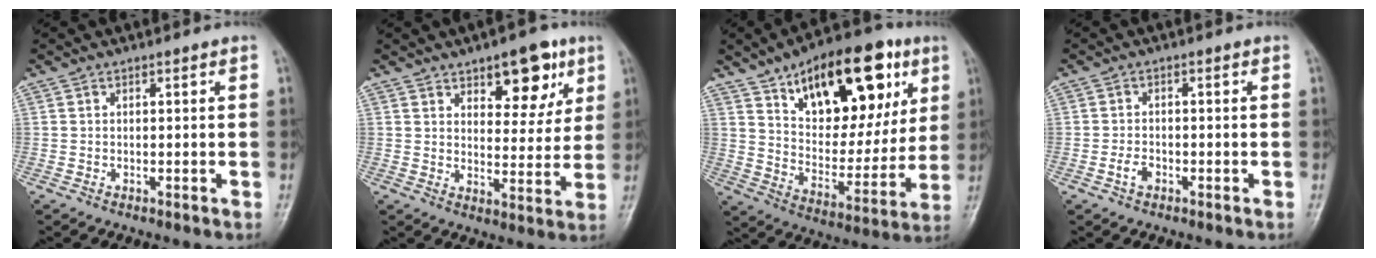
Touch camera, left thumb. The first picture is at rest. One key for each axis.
{"total": 10.0, "fx": 5.2, "fy": 4.7, "fz": 7.1, "tx": -0.061, "ty": -0.024, "tz": 0.071}
{"total": 25.4, "fx": 12.1, "fy": 12.9, "fz": 18.3, "tx": -0.225, "ty": -0.025, "tz": 0.194}
{"total": 2.4, "fx": -1.2, "fy": 1.5, "fz": 1.4, "tx": -0.025, "ty": 0.009, "tz": -0.023}